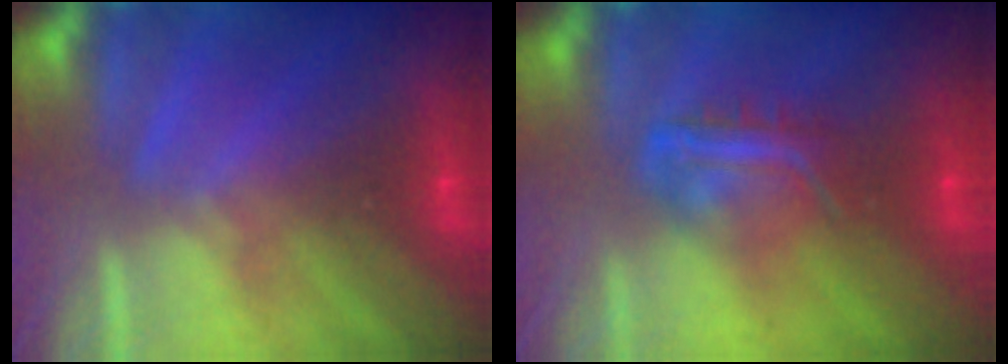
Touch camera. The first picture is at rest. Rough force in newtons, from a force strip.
{"total": 7.5}